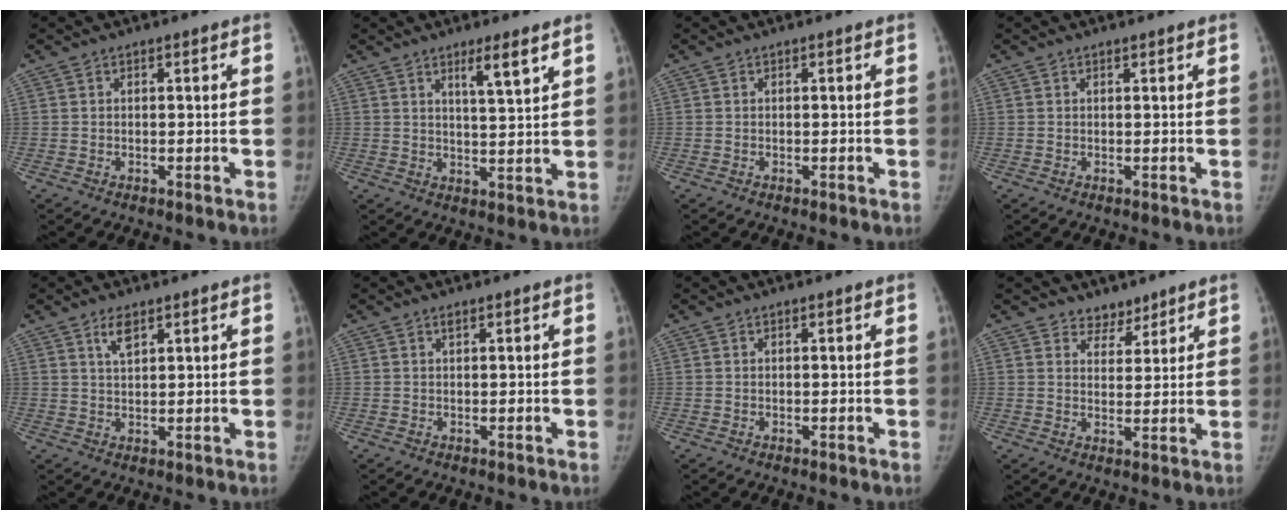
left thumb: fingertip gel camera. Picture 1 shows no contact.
{"total": 5.4, "force": [3.4, 0.4, 4.1], "torque": [-0.065, -0.029, 0.059]}
{"total": 0.0}
{"total": 0.0}
{"total": 3.3, "force": [2.1, 1.2, 2.2], "torque": [-0.037, -0.008, 0.042]}
{"total": 0.5, "force": [0.4, 0.2, 0.4], "torque": [-0.008, 0.001, 0.006]}
{"total": 0.0}
{"total": 3.8, "force": [3.2, 2.1, 0.1], "torque": [0.028, -0.023, 0.049]}